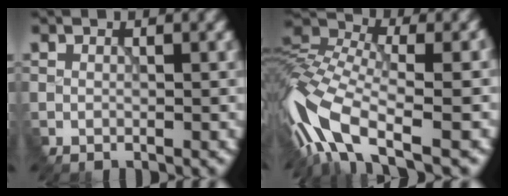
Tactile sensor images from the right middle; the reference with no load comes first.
{"total": 9.9, "force": [-4.8, 3.6, 7.9], "torque": [-0.162, 0.000, -0.099]}